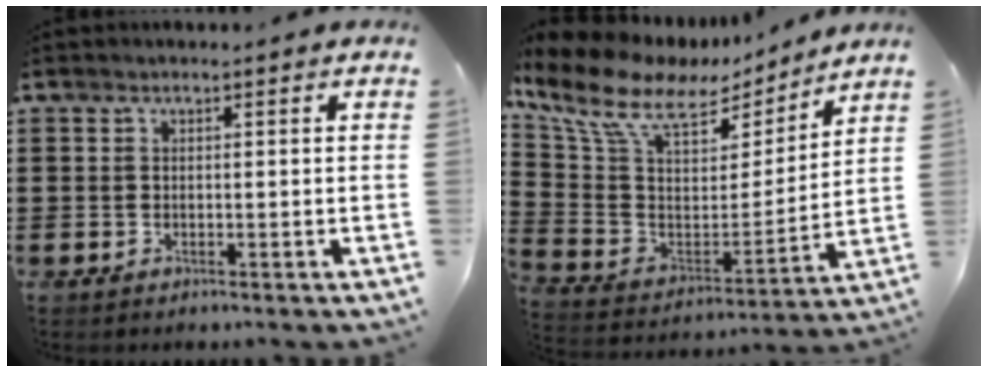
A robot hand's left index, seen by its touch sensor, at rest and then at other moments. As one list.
[{"total": 10.3, "force": [6.7, 5.1, 6.0], "torque": [-0.146, -0.032, 0.118]}]